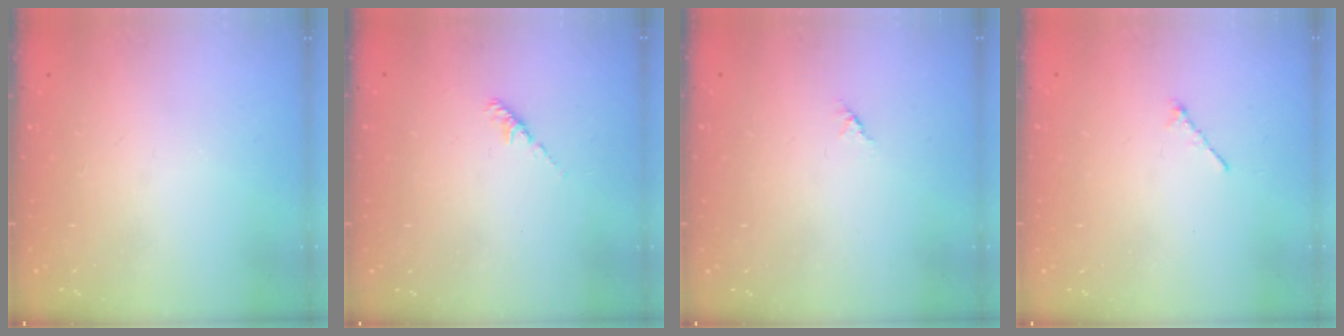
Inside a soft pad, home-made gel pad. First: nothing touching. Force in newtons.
{"total": 2.2, "press": 2.1, "slide": 0.6}
{"total": 1.2, "press": 1.2, "slide": 0.3}
{"total": 0.8, "press": 0.7, "slide": 0.4}